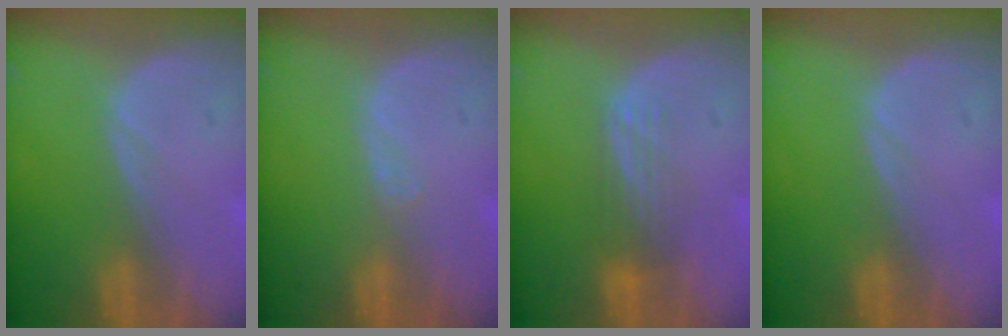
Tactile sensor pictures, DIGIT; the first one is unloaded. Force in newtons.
{"total": 0.6, "press": 0.5, "slide": 0.4}
{"total": 3.7, "press": 3.0, "slide": 2.2}
{"total": 0.0}